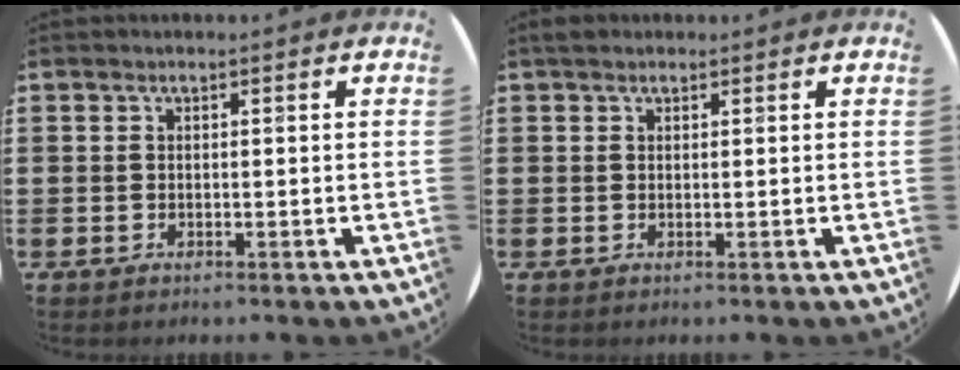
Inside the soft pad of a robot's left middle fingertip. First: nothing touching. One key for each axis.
{"total": 0.9, "fx": 0.8, "fy": 0.4, "fz": 0.3, "tx": 0.001, "ty": 0.001, "tz": 0.013}